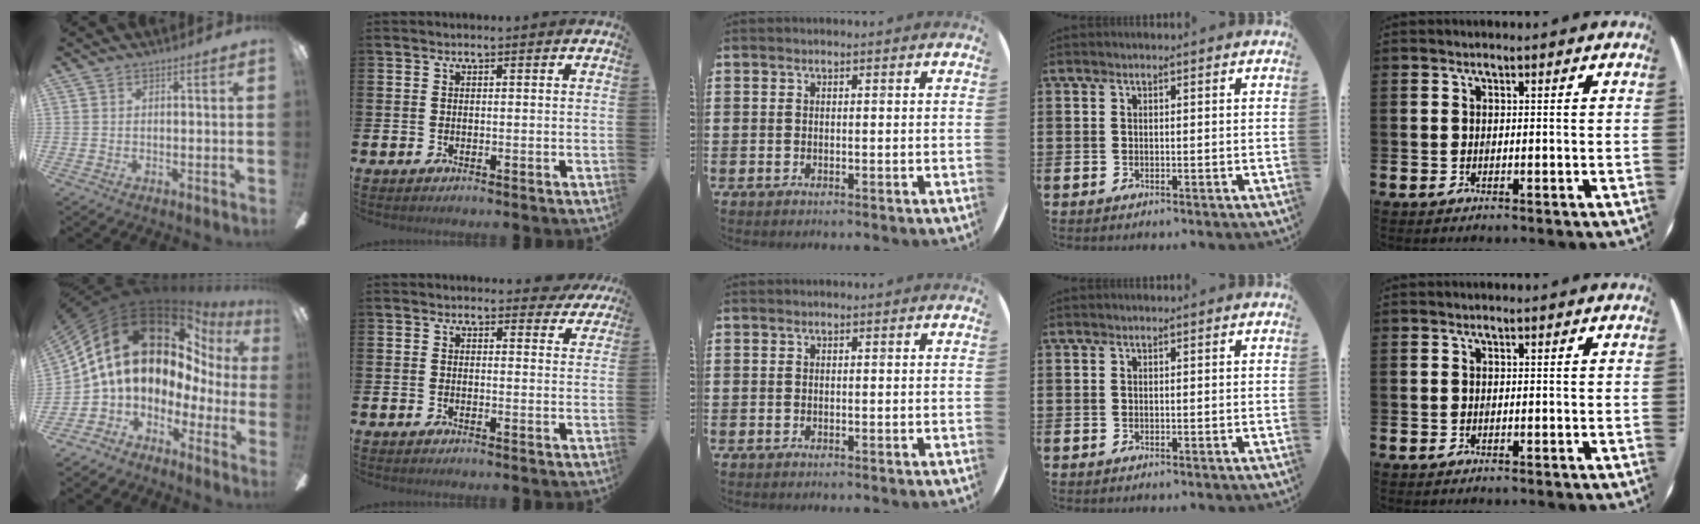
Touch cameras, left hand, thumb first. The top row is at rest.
{"thumb": {"total": 21.9, "force": [9.8, 12.4, 15.1], "torque": [-0.310, -0.069, 0.183]}, "index": {"total": 2.1, "force": [1.9, 0.8, 0.3], "torque": [0.007, -0.006, 0.031]}}